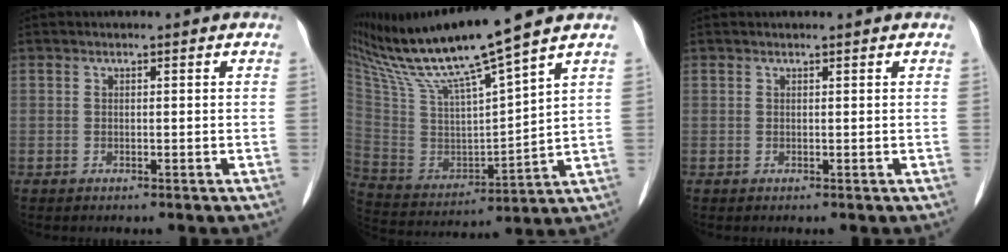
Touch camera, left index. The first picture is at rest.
{"total": 18.8, "force": [15.5, -1.0, 10.6], "torque": [-0.196, -0.008, 0.295]}
{"total": 0.9, "force": [0.9, -0.1, 0.2], "torque": [-0.009, 0.005, 0.013]}